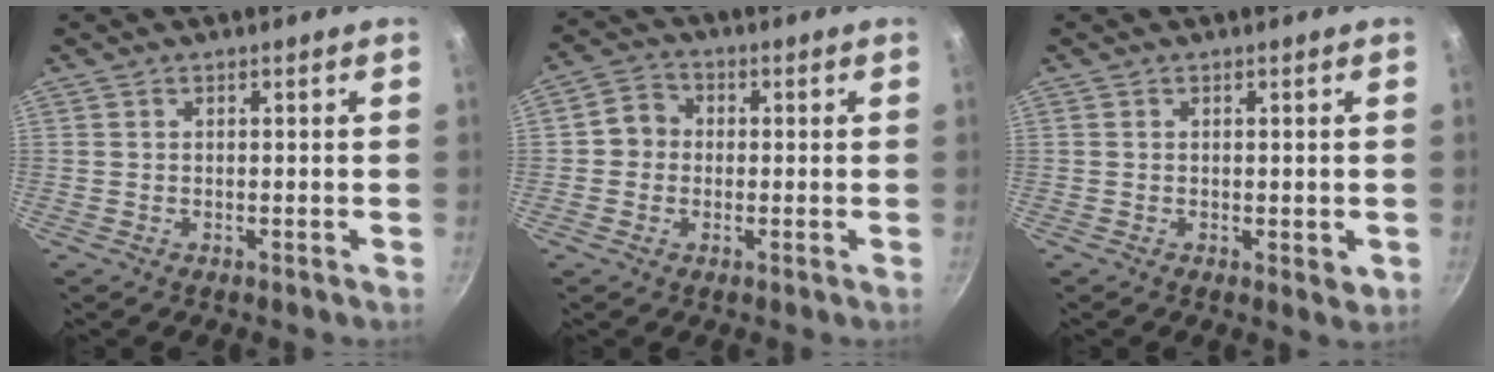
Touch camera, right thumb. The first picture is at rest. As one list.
[{"total": 5.1, "force": [-0.1, 4.7, 2.1], "torque": [-0.007, 0.010, -0.017]}, {"total": 2.1, "force": [-0.3, 0.9, 1.8], "torque": [-0.022, -0.007, -0.003]}]